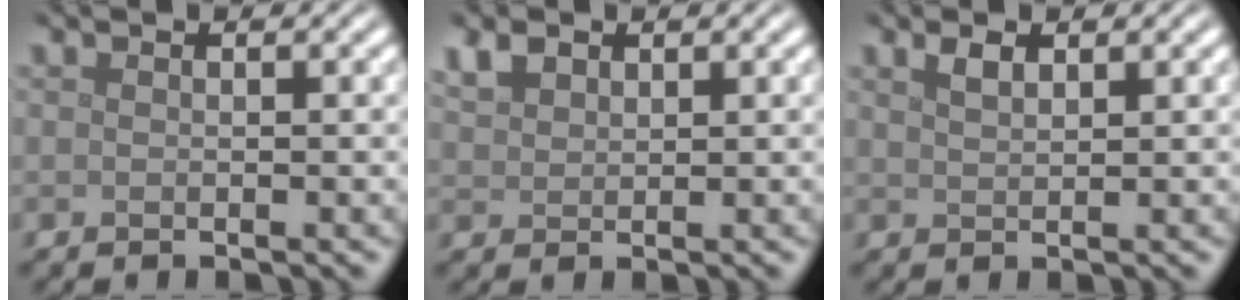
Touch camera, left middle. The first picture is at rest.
{"total": 2.2, "force": [1.4, 1.4, 0.9], "torque": [-0.023, 0.005, 0.029]}
{"total": 1.4, "force": [1.0, 0.4, 0.8], "torque": [-0.018, 0.004, 0.021]}